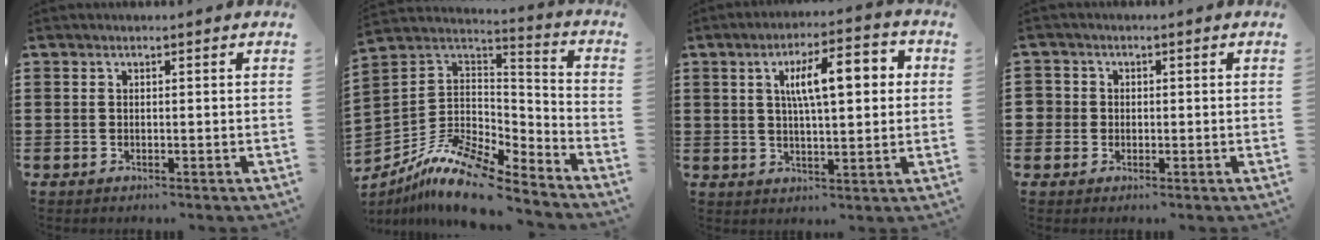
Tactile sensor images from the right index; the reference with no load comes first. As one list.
[{"total": 11.6, "force": [-9.0, 4.0, 6.1], "torque": [-0.132, 0.021, -0.177]}, {"total": 9.1, "force": [2.1, 3.0, 8.4], "torque": [-0.155, 0.011, 0.030]}, {"total": 2.1, "force": [-0.2, 2.1, 0.2], "torque": [-0.014, 0.008, -0.006]}]